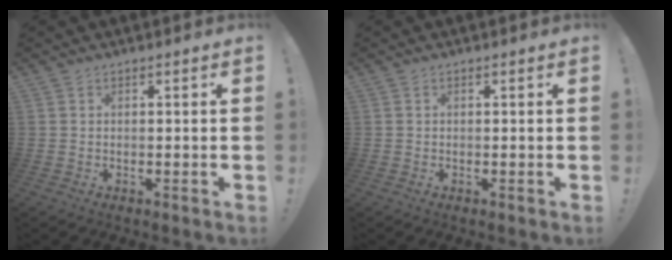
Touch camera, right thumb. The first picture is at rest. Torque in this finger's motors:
{"motor_torque": [-0.21, -0.08, 0.04, -0.17, -0.02]}